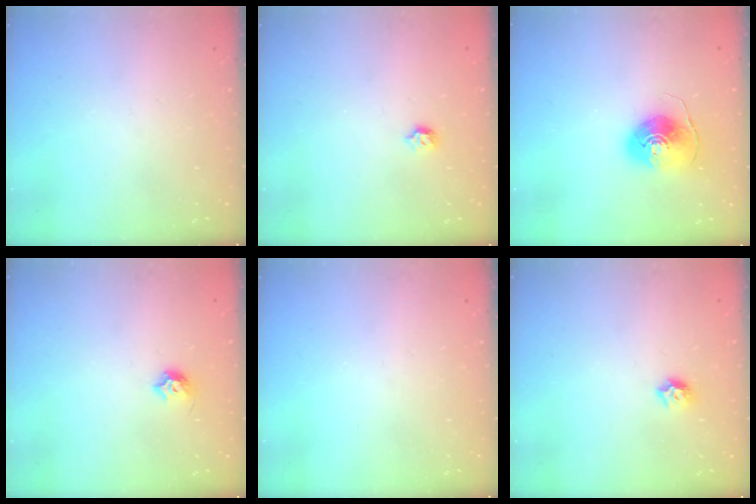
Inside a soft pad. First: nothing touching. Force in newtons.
{"total": 5.1, "press": 5.0, "slide": 1.0}
{"total": 8.1, "press": 8.0, "slide": 0.3}
{"total": 6.2, "press": 6.1, "slide": 1.0}
{"total": 0.0}
{"total": 6.0, "press": 6.0, "slide": 0.8}